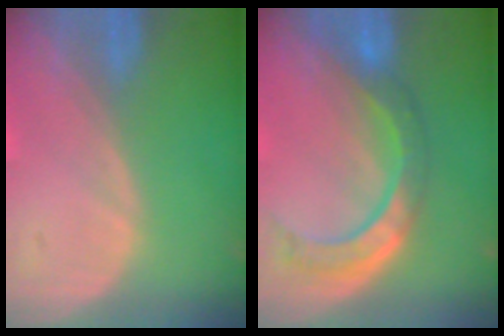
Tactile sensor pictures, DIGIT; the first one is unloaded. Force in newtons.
{"total": 8.0, "press": 7.2, "slide": 3.6}